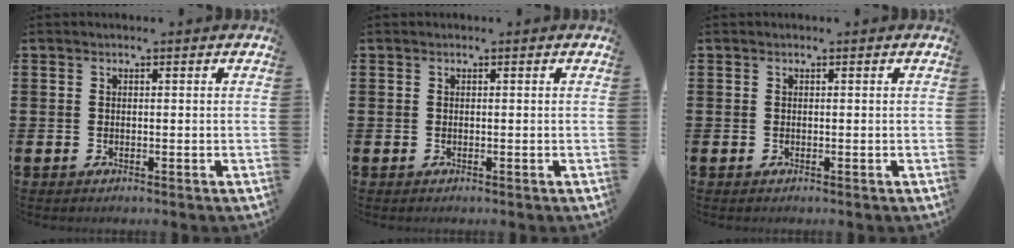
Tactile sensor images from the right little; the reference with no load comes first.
{"total": 0.0}
{"total": 0.0}